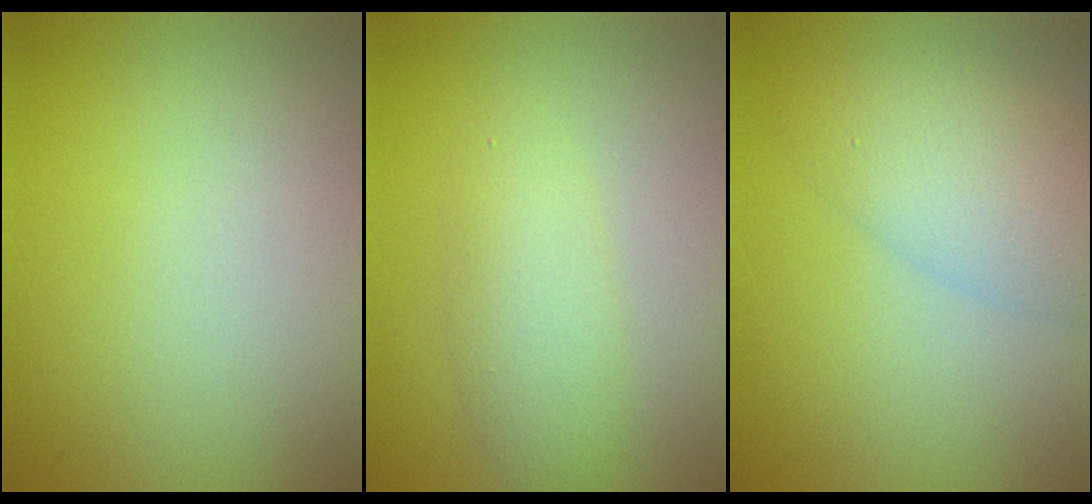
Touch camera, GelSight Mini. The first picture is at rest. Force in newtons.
{"total": 2.8, "press": 2.8, "slide": 0.2}
{"total": 3.3, "press": 3.3, "slide": 0.4}